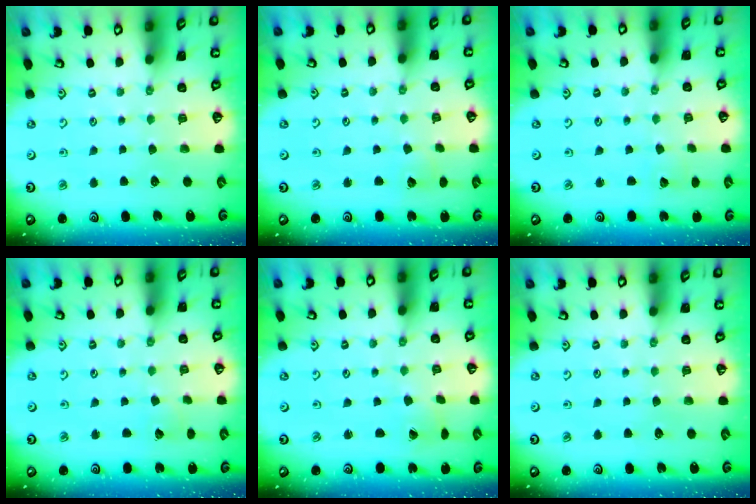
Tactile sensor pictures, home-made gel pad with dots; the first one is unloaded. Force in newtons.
{"total": 4.3, "press": 4.3, "slide": 0.4}
{"total": 1.9, "press": 1.9, "slide": 0.3}
{"total": 2.0, "press": 2.0, "slide": 0.1}
{"total": 0.7, "press": 0.7, "slide": 0.1}
{"total": 0.0}